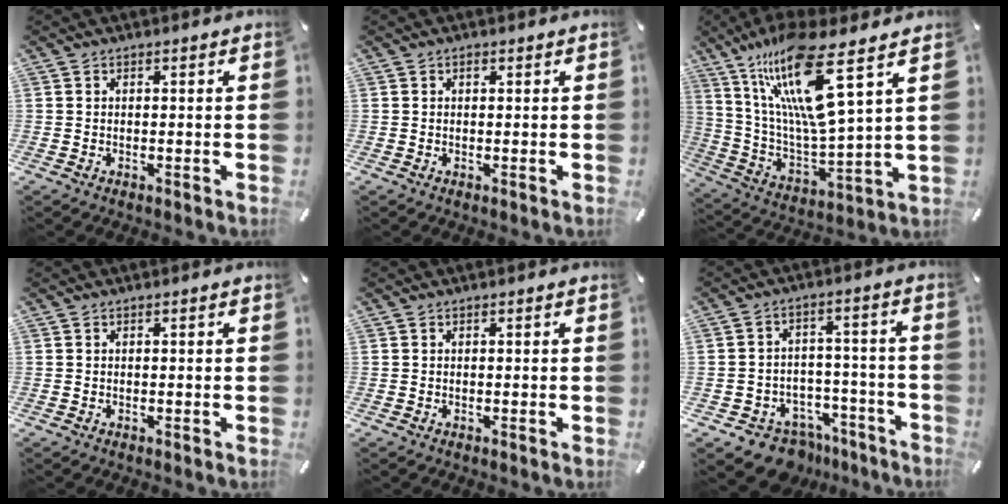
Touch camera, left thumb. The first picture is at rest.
{"total": 0.6, "force": [0.2, 0.4, 0.4], "torque": [-0.008, 0.002, 0.003]}
{"total": 20.3, "force": [11.2, 4.0, 16.4], "torque": [-0.356, -0.066, 0.169]}
{"total": 0.0}
{"total": 0.0}
{"total": 8.5, "force": [-6.1, 5.6, 1.9], "torque": [-0.018, 0.044, -0.102]}